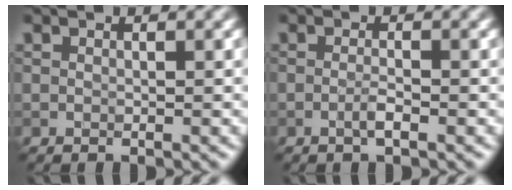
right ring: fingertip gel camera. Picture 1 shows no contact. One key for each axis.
{"total": 1.2, "fx": -0.5, "fy": 0.0, "fz": 1.0, "tx": -0.021, "ty": 0.005, "tz": -0.010}